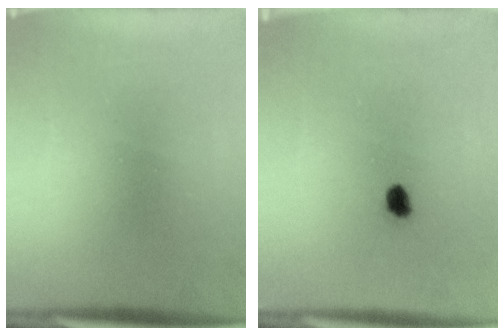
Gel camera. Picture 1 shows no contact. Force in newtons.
{"total": 3.0}